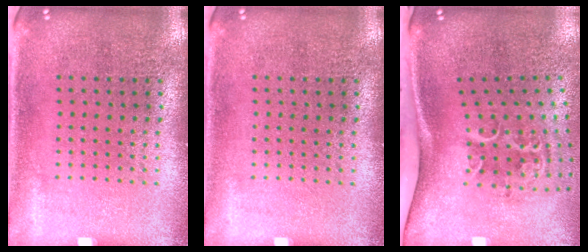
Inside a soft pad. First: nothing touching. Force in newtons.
{"total": 0.0}
{"total": 2.3, "press": 1.4, "slide": 1.8}